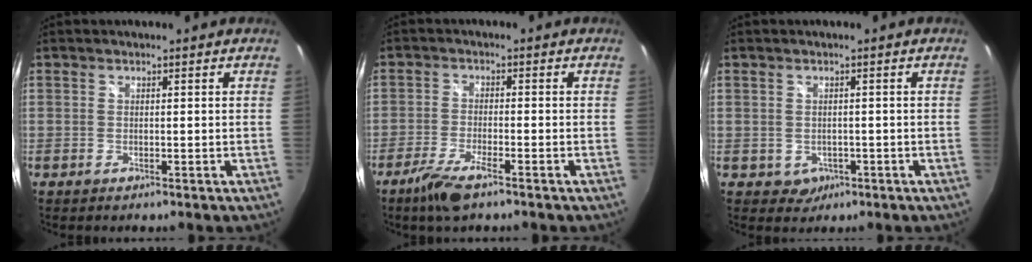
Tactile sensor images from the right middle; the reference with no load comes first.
{"total": 6.3, "force": [-4.4, 1.0, 4.4], "torque": [-0.107, -0.014, -0.086]}
{"total": 2.7, "force": [-0.7, 2.4, 0.9], "torque": [-0.020, -0.001, 0.000]}